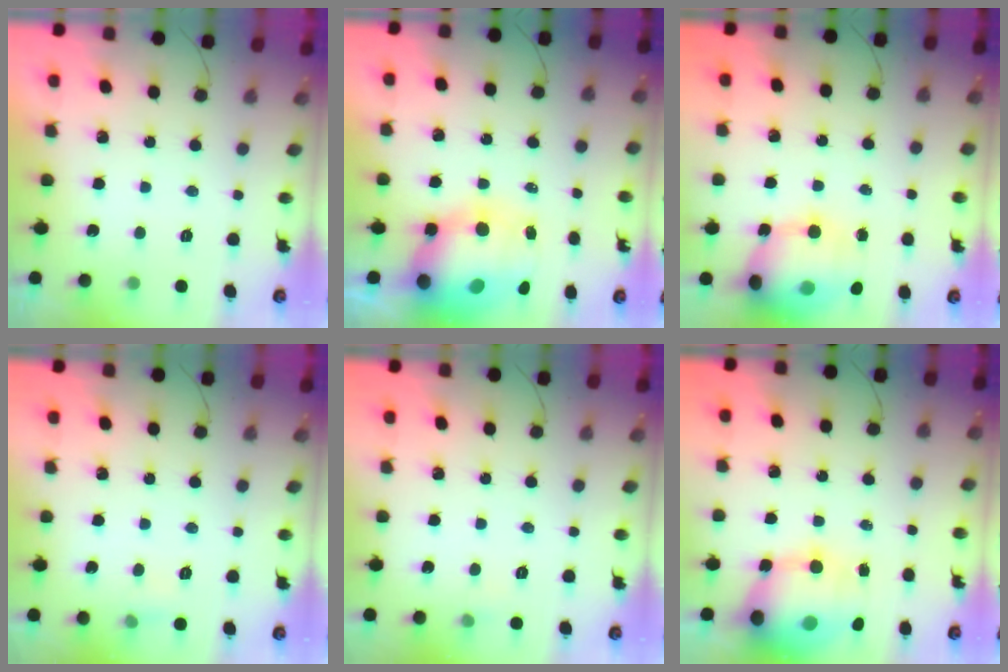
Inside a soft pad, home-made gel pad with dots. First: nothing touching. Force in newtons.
{"total": 13.6, "press": 13.2, "slide": 3.2}
{"total": 17.9, "press": 16.9, "slide": 5.7}
{"total": 4.9, "press": 3.3, "slide": 3.6}
{"total": 2.5, "press": 2.3, "slide": 1.1}
{"total": 16.9, "press": 16.3, "slide": 4.5}